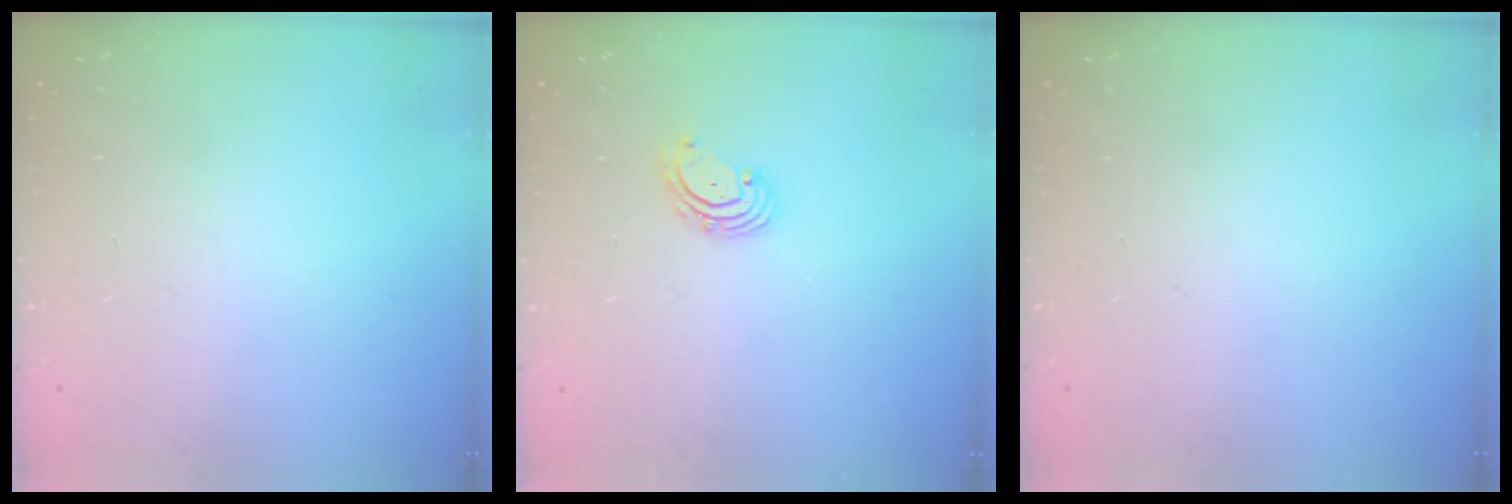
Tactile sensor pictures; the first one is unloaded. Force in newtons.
{"total": 2.6, "press": 2.5, "slide": 0.6}
{"total": 0.0}